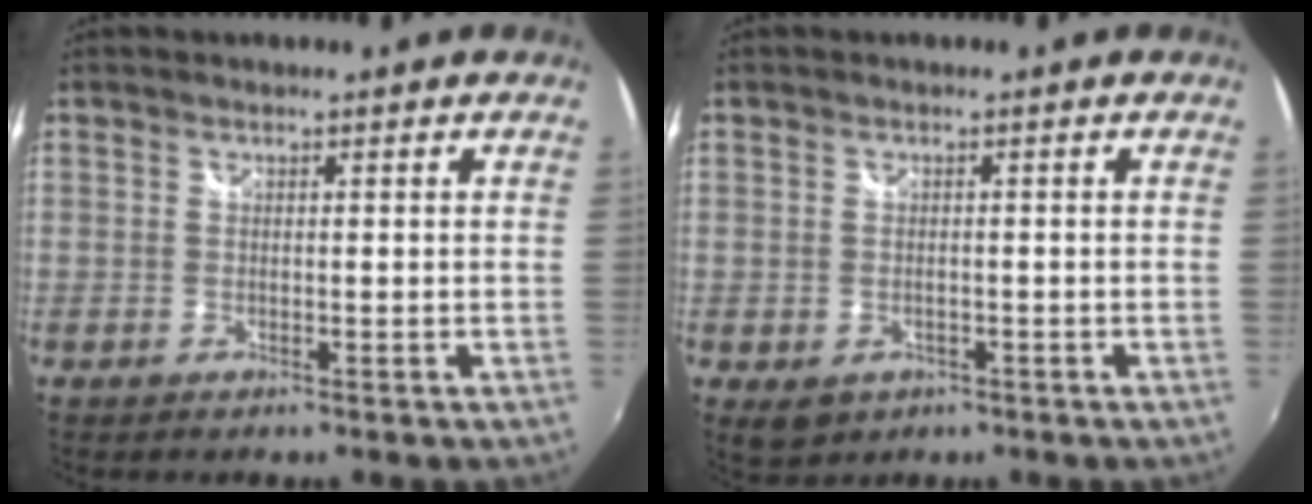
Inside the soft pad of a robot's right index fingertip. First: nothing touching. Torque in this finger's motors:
{"motor_torque": [0.12, 0.04, 0.01, 0.01]}